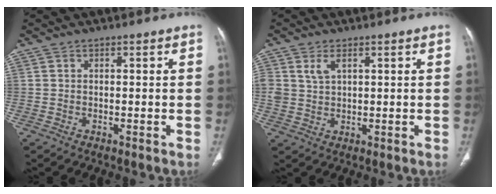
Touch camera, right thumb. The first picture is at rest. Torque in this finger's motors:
{"motor_torque": [0.09, 0.00, 0.19, 0.16, -0.01]}